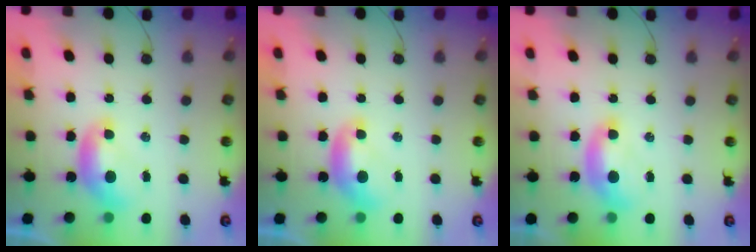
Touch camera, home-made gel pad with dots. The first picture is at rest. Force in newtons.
{"total": 0.0}
{"total": 1.5, "press": 1.4, "slide": 0.6}